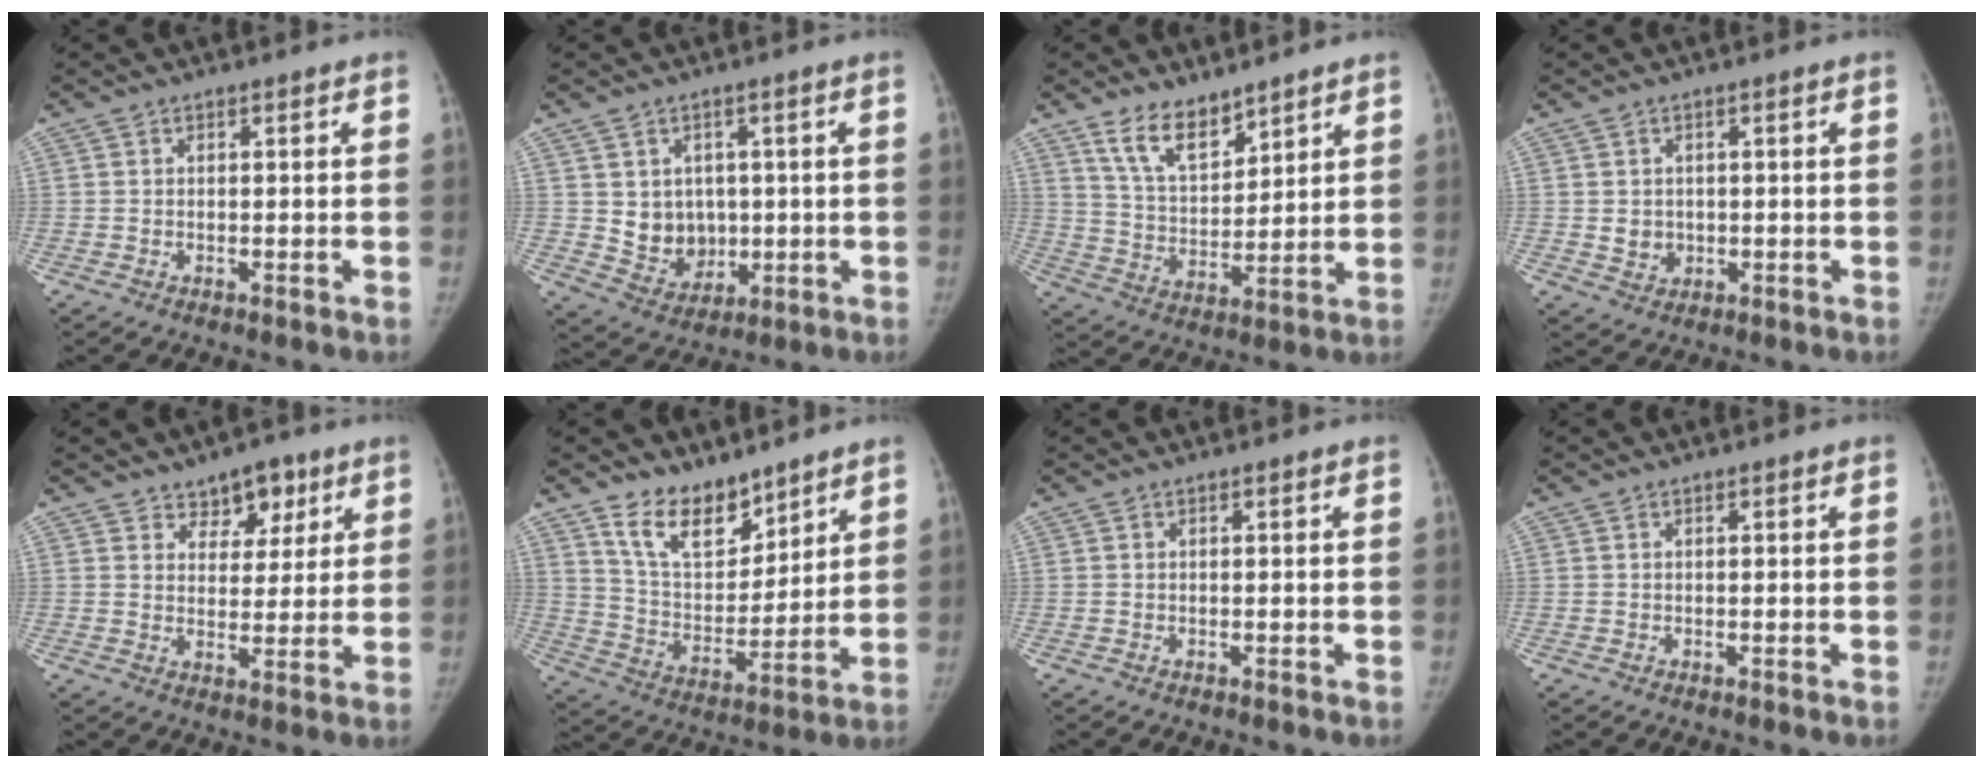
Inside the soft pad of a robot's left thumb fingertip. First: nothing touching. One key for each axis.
{"total": 8.0, "fx": 0.6, "fy": 6.8, "fz": 4.1, "tx": -0.026, "ty": -0.010, "tz": 0.027}
{"total": 9.6, "fx": 7.1, "fy": 4.4, "fz": 4.7, "tx": -0.056, "ty": -0.051, "tz": 0.140}
{"total": 3.2, "fx": 0.0, "fy": 2.9, "fz": 1.4, "tx": -0.008, "ty": -0.001, "tz": 0.008}
{"total": 6.7, "fx": 4.2, "fy": 4.5, "fz": 2.5, "tx": 0.004, "ty": -0.022, "tz": 0.063}
{"total": 12.5, "fx": 9.2, "fy": 6.4, "fz": 5.5, "tx": -0.057, "ty": -0.071, "tz": 0.176}
{"total": 0.0}
{"total": 0.0}